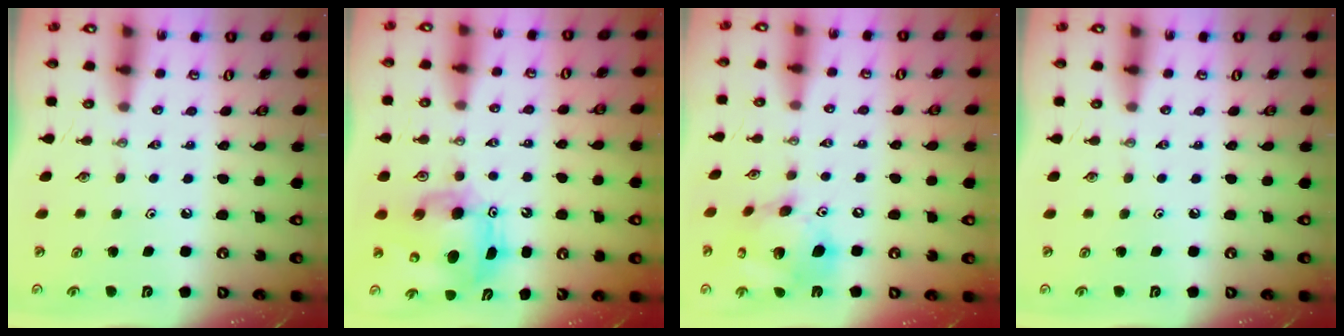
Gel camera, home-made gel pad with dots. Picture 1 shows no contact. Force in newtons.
{"total": 10.0, "press": 9.9, "slide": 1.6}
{"total": 17.9, "press": 17.6, "slide": 3.4}
{"total": 0.0}